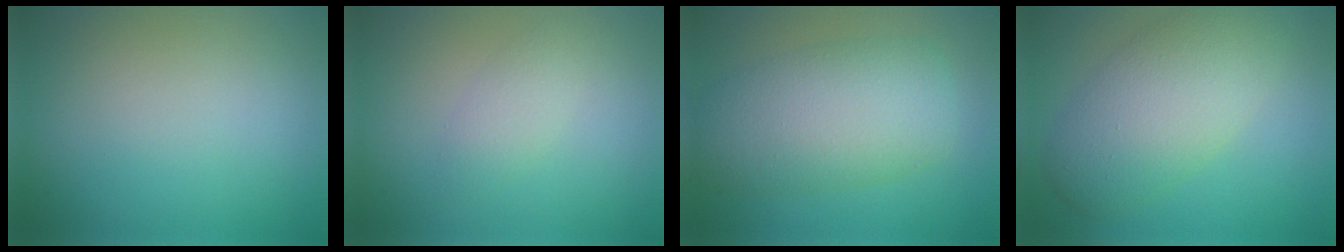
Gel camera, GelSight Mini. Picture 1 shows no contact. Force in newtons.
{"total": 1.8, "press": 1.8, "slide": 0.0}
{"total": 7.8, "press": 7.8, "slide": 0.2}
{"total": 7.1, "press": 7.1, "slide": 0.6}